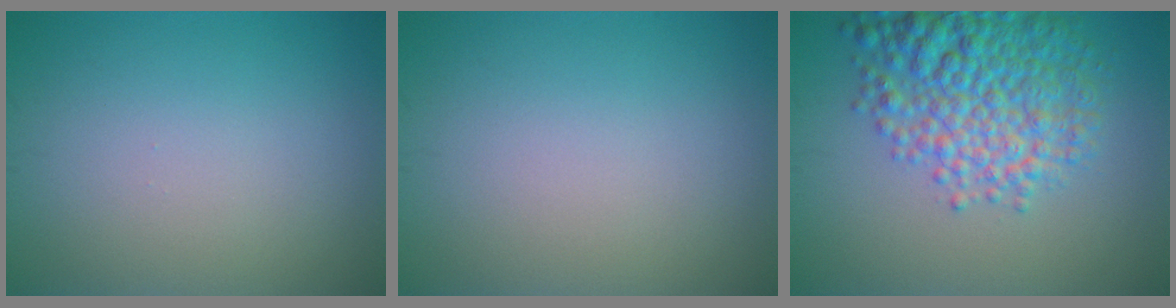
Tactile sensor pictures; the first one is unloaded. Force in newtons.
{"total": 0.0}
{"total": 7.5, "press": 7.5, "slide": 0.2}